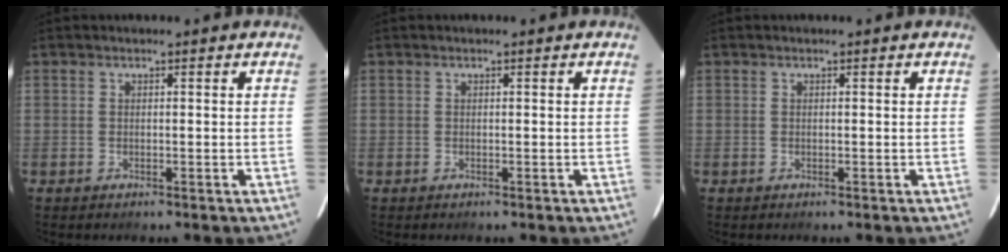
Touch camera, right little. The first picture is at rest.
{"total": 0.0}
{"total": 0.0}